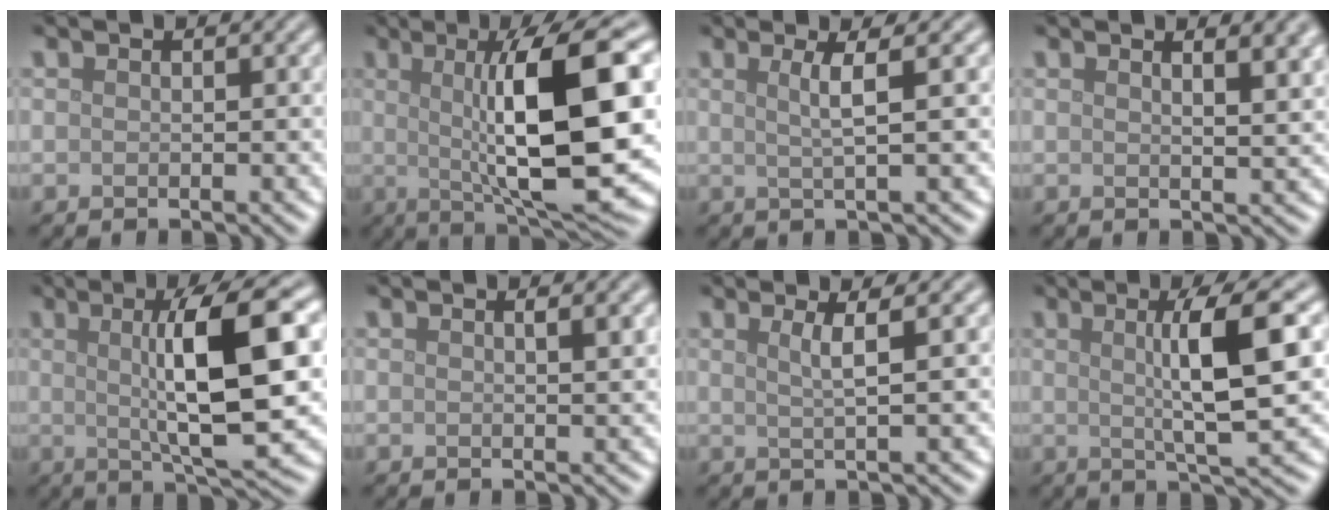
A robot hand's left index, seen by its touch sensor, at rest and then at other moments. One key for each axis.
{"total": 12.6, "fx": 0.8, "fy": 2.7, "fz": 12.3, "tx": -0.167, "ty": 0.005, "tz": 0.017}
{"total": 2.5, "fx": 0.7, "fy": 0.4, "fz": 2.4, "tx": -0.045, "ty": 0.003, "tz": 0.007}
{"total": 4.8, "fx": 2.6, "fy": 2.0, "fz": 3.6, "tx": -0.020, "ty": 0.021, "tz": 0.019}
{"total": 10.1, "fx": 1.4, "fy": 2.0, "fz": 9.8, "tx": -0.131, "ty": 0.006, "tz": 0.025}
{"total": 1.4, "fx": 0.6, "fy": 0.4, "fz": 1.2, "tx": -0.014, "ty": 0.003, "tz": 0.007}
{"total": 2.3, "fx": 0.8, "fy": 0.5, "fz": 2.1, "tx": -0.036, "ty": 0.003, "tz": 0.008}
{"total": 7.3, "fx": 1.2, "fy": 1.2, "fz": 7.1, "tx": -0.102, "ty": 0.012, "tz": 0.019}